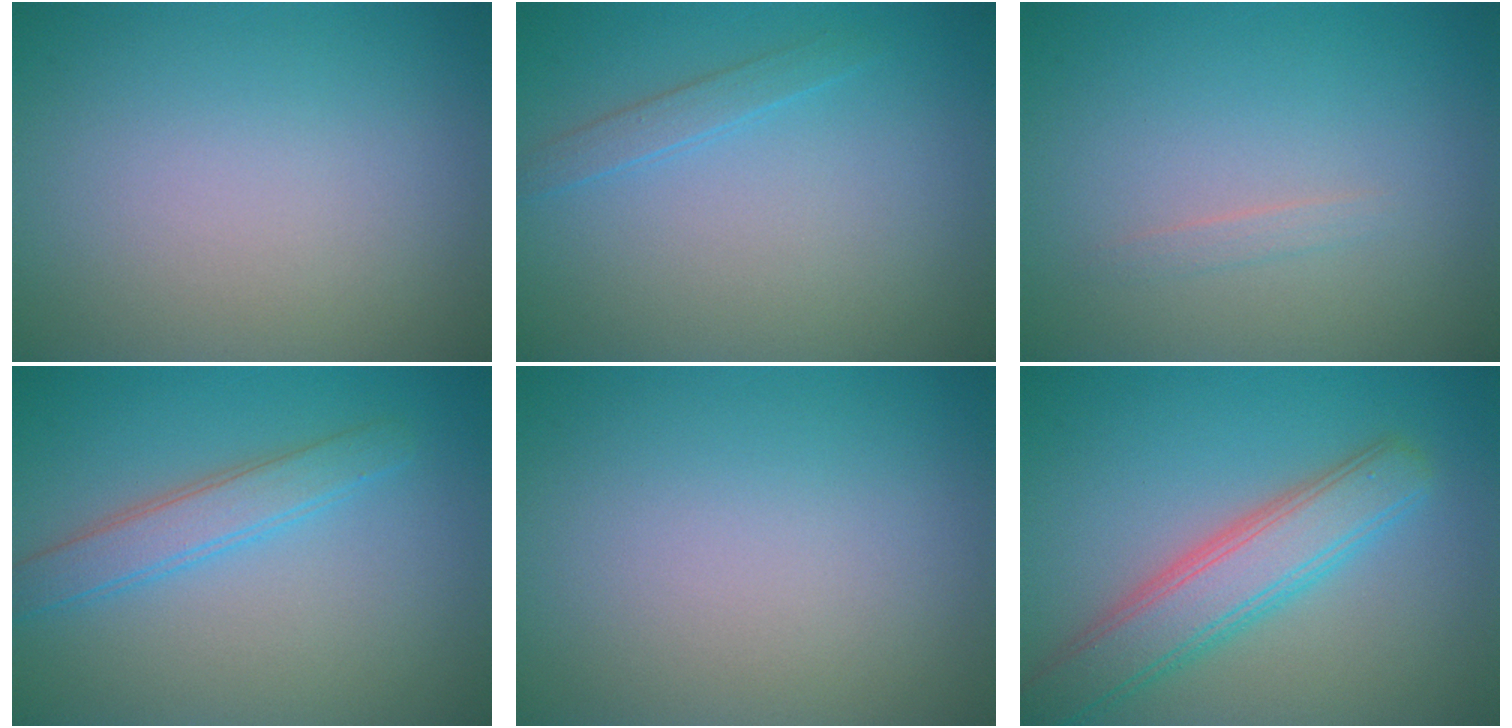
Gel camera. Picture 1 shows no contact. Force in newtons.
{"total": 1.3, "press": 1.3, "slide": 0.1}
{"total": 0.6, "press": 0.6, "slide": 0.1}
{"total": 2.9, "press": 2.9, "slide": 0.1}
{"total": 0.0}
{"total": 5.5, "press": 5.5, "slide": 0.2}